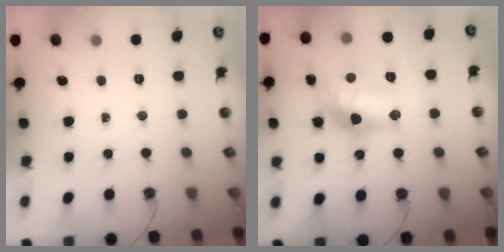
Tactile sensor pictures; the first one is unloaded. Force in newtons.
{"total": 16.2, "press": 15.9, "slide": 3.2}